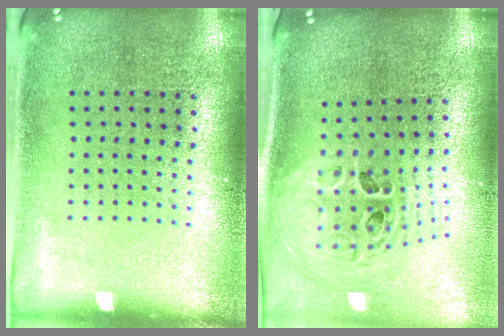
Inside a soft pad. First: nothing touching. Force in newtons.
{"total": 3.0, "press": 2.0, "slide": 2.2}